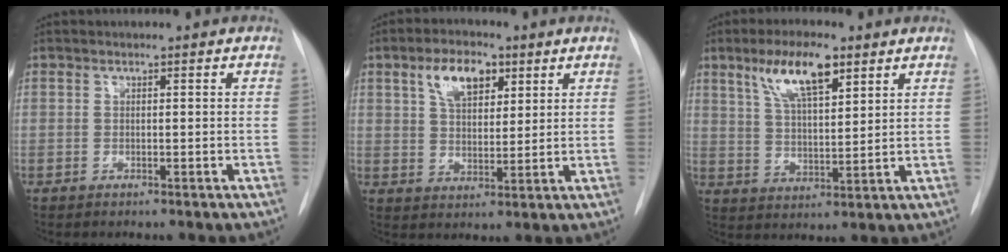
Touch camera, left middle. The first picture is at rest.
{"total": 7.4, "force": [3.7, 3.8, 5.1], "torque": [-0.095, 0.013, 0.069]}
{"total": 9.6, "force": [5.6, 2.4, 7.4], "torque": [-0.143, 0.008, 0.105]}